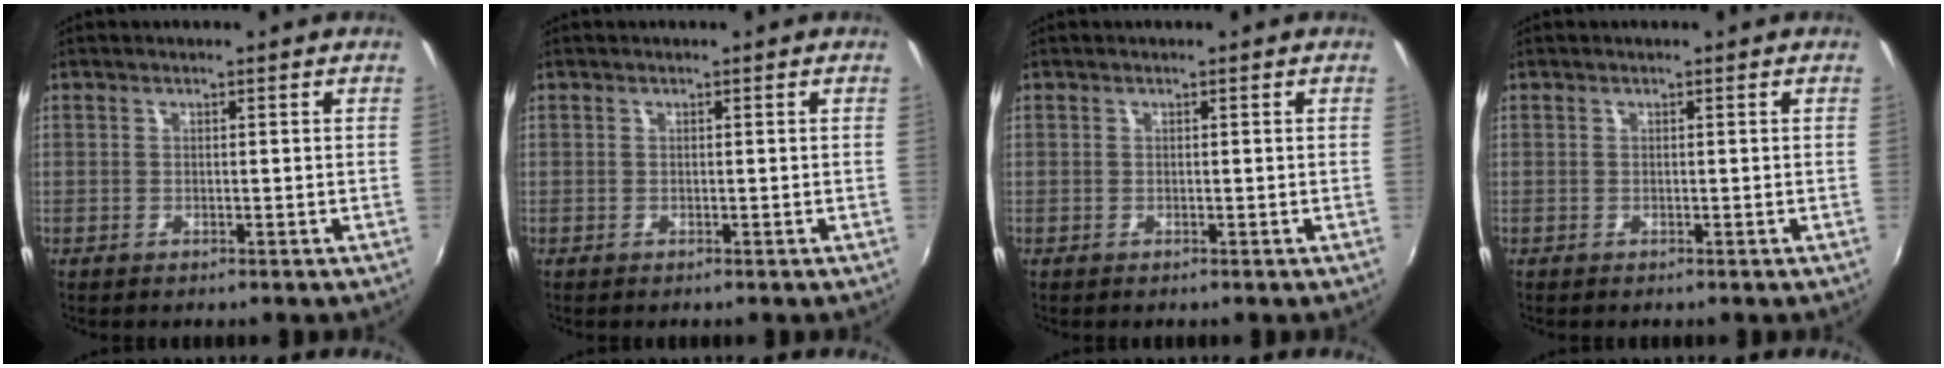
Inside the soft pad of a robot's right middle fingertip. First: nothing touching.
{"total": 0.0}
{"total": 0.0}
{"total": 0.0}